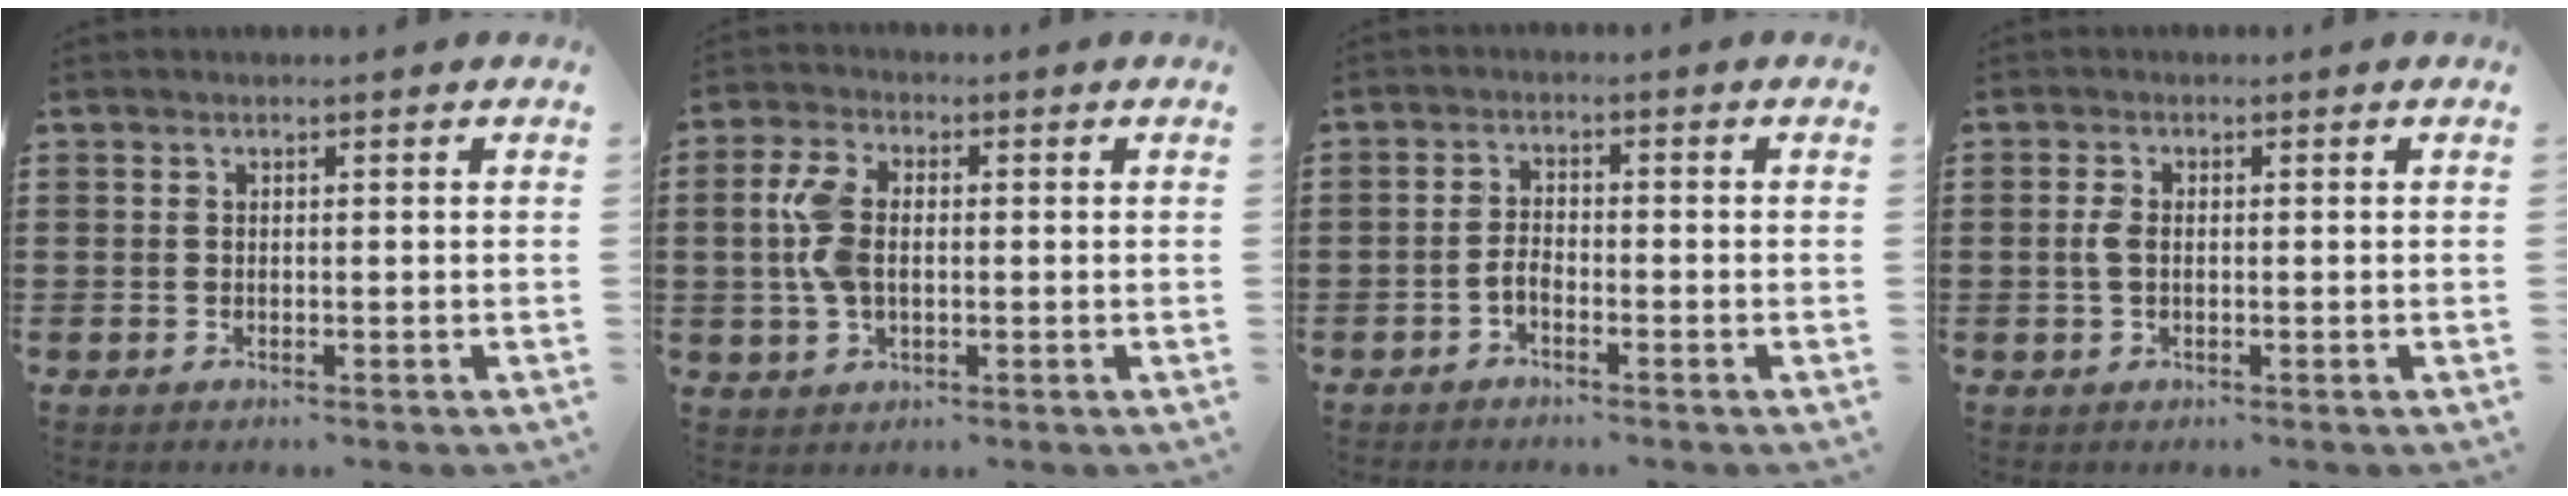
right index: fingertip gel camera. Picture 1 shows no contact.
{"total": 6.5, "force": [0.3, 3.7, 5.3], "torque": [-0.134, 0.004, -0.003]}
{"total": 2.0, "force": [-1.4, 0.8, 1.3], "torque": [-0.035, 0.002, -0.030]}
{"total": 2.2, "force": [0.0, 1.2, 1.9], "torque": [-0.047, 0.002, -0.004]}